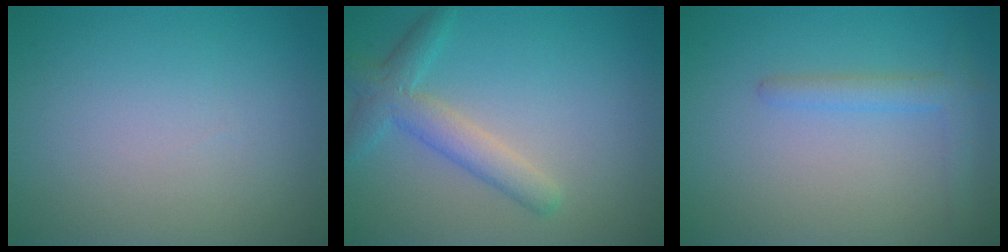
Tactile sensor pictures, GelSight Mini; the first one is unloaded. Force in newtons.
{"total": 3.4, "press": 3.4, "slide": 0.1}
{"total": 2.0, "press": 2.0, "slide": 0.2}